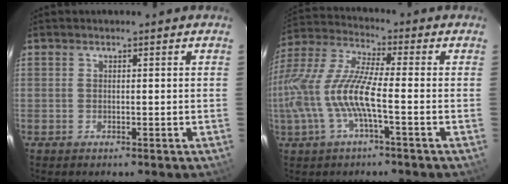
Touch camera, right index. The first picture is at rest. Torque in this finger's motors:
{"motor_torque": [1.54, -0.59, 1.05, 0.21]}